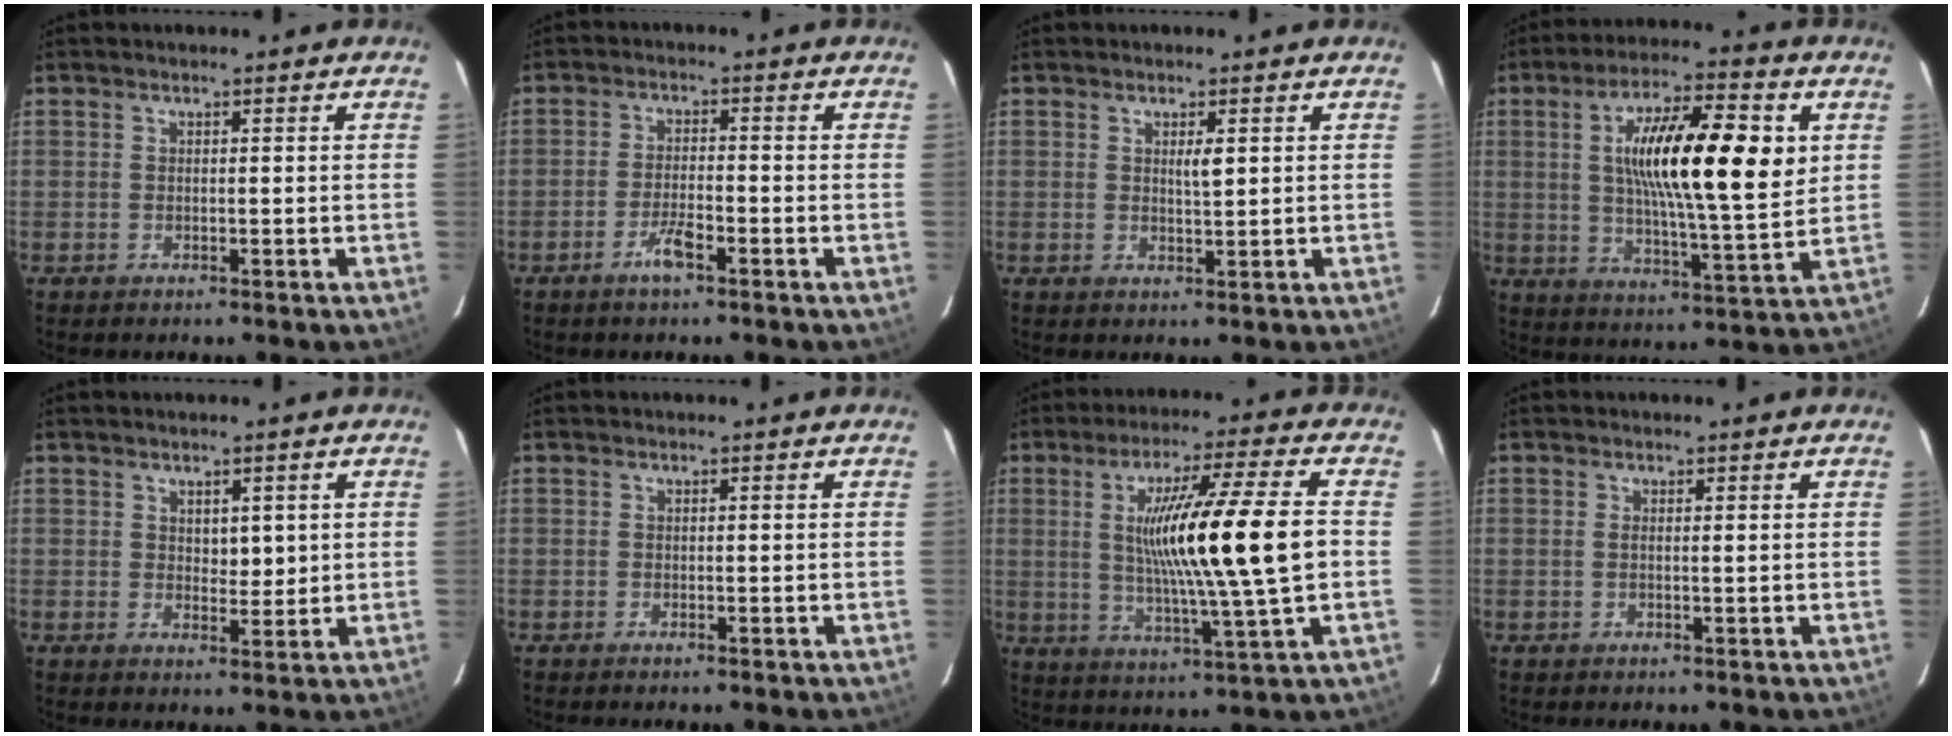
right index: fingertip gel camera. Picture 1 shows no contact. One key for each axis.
{"total": 3.6, "fx": -2.2, "fy": 0.4, "fz": 2.8, "tx": -0.055, "ty": 0.000, "tz": -0.041}
{"total": 1.9, "fx": 0.7, "fy": 0.3, "fz": 1.8, "tx": -0.031, "ty": -0.003, "tz": 0.010}
{"total": 17.7, "fx": 3.6, "fy": 2.7, "fz": 17.2, "tx": -0.295, "ty": 0.007, "tz": 0.055}
{"total": 3.1, "fx": 0.9, "fy": 1.6, "fz": 2.4, "tx": -0.033, "ty": -0.004, "tz": 0.017}
{"total": 0.0}
{"total": 16.7, "fx": 0.9, "fy": -0.8, "fz": 16.6, "tx": -0.286, "ty": -0.003, "tz": 0.012}
{"total": 0.5, "fx": 0.2, "fy": 0.0, "fz": 0.5, "tx": -0.013, "ty": 0.000, "tz": 0.001}